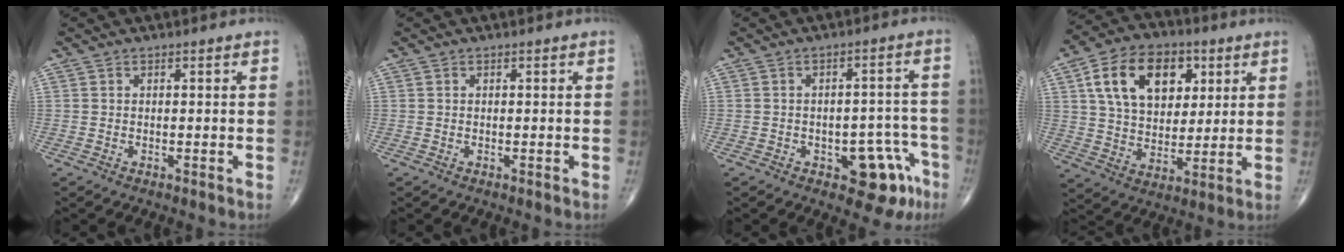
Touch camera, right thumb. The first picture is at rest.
{"total": 0.0}
{"total": 9.5, "force": [-4.6, 5.1, 6.6], "torque": [-0.043, 0.037, -0.051]}
{"total": 17.5, "force": [6.3, 11.6, 11.6], "torque": [-0.167, -0.010, 0.111]}